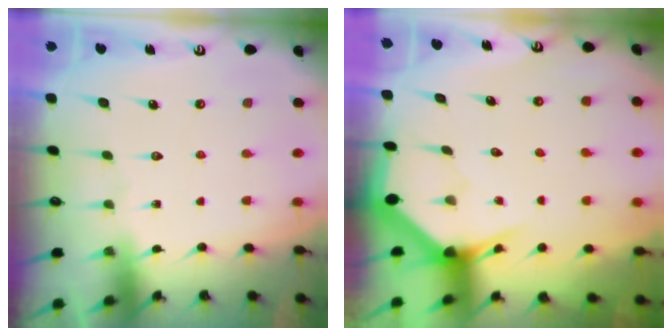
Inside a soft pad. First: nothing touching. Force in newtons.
{"total": 3.0, "press": 3.0, "slide": 0.0}